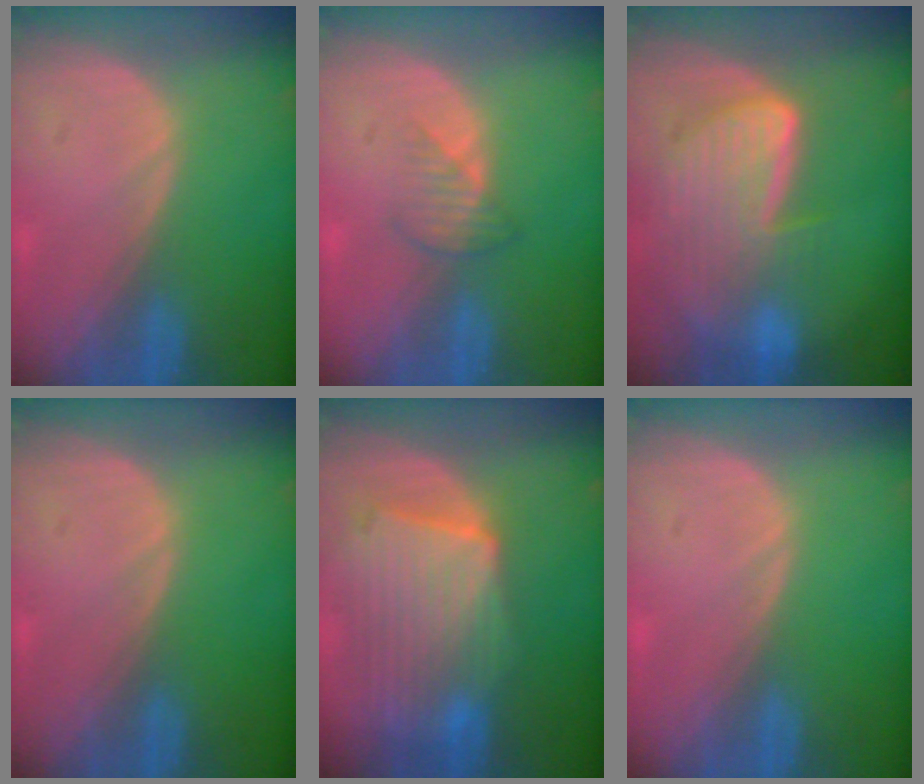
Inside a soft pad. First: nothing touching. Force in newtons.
{"total": 2.5, "press": 2.5, "slide": 0.3}
{"total": 9.2, "press": 8.0, "slide": 4.5}
{"total": 0.0}
{"total": 10.6, "press": 9.2, "slide": 5.3}
{"total": 0.0}